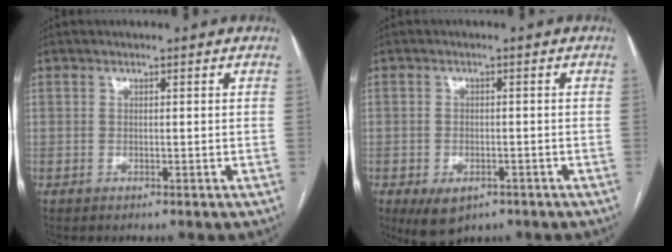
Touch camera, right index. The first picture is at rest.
{"total": 5.0, "force": [-2.7, 3.2, 2.8], "torque": [-0.048, -0.004, -0.029]}